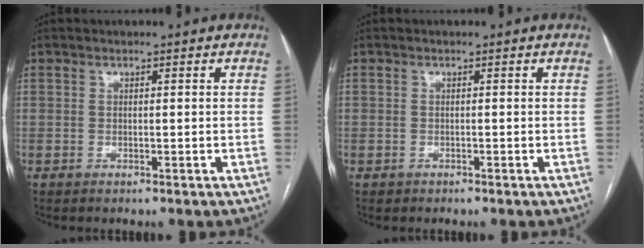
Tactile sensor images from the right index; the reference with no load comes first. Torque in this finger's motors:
{"motor_torque": [-0.43, -0.10, -0.73, -0.17]}